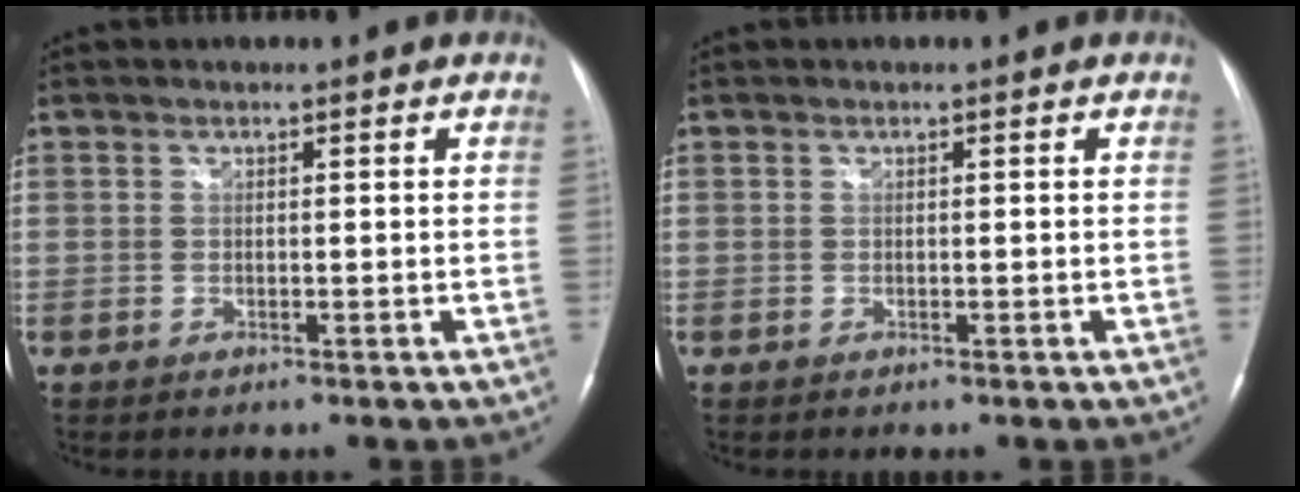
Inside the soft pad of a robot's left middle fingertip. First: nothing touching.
{"total": 0.0}